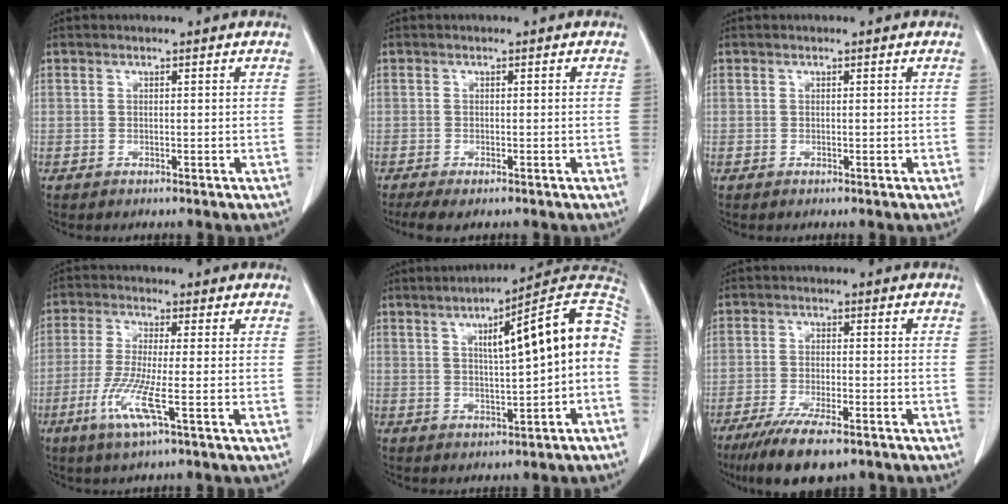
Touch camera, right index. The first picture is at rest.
{"total": 4.0, "force": [-3.0, 1.1, 2.4], "torque": [-0.041, -0.012, -0.043]}
{"total": 0.0}
{"total": 7.2, "force": [-2.8, 0.0, 6.7], "torque": [-0.144, -0.019, -0.057]}
{"total": 14.2, "force": [1.4, 1.4, 14.1], "torque": [-0.189, 0.037, 0.016]}
{"total": 10.4, "force": [-7.4, 2.2, 7.0], "torque": [-0.115, -0.021, -0.115]}